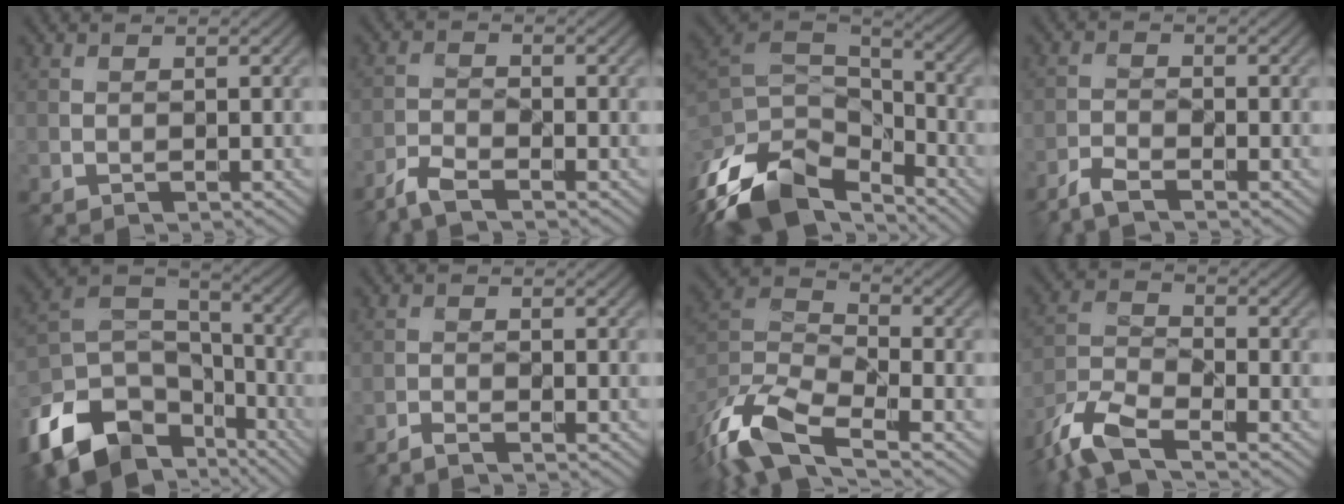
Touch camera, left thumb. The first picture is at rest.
{"total": 3.6, "force": [-3.1, 0.5, 1.8], "torque": [-0.044, -0.006, -0.072]}
{"total": 15.6, "force": [-9.7, 8.3, 9.0], "torque": [-0.248, -0.024, -0.167]}
{"total": 3.0, "force": [-2.6, 0.3, 1.5], "torque": [-0.036, -0.005, -0.061]}
{"total": 15.0, "force": [-9.1, 9.1, 7.8], "torque": [-0.206, -0.031, -0.169]}
{"total": 1.7, "force": [-1.5, 0.0, 0.7], "torque": [-0.017, -0.003, -0.037]}
{"total": 12.6, "force": [-8.2, 4.7, 8.4], "torque": [-0.189, -0.016, -0.170]}
{"total": 8.7, "force": [-6.4, 2.6, 5.3], "torque": [-0.119, -0.013, -0.147]}